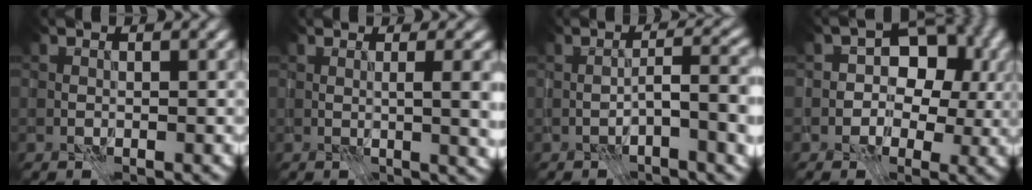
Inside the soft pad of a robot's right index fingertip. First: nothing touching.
{"total": 3.7, "force": [-0.1, 1.0, 3.6], "torque": [-0.048, 0.004, -0.002]}
{"total": 4.8, "force": [-1.7, 1.0, 4.4], "torque": [-0.068, 0.013, -0.035]}
{"total": 9.5, "force": [0.3, 7.6, 5.8], "torque": [-0.014, 0.042, -0.037]}